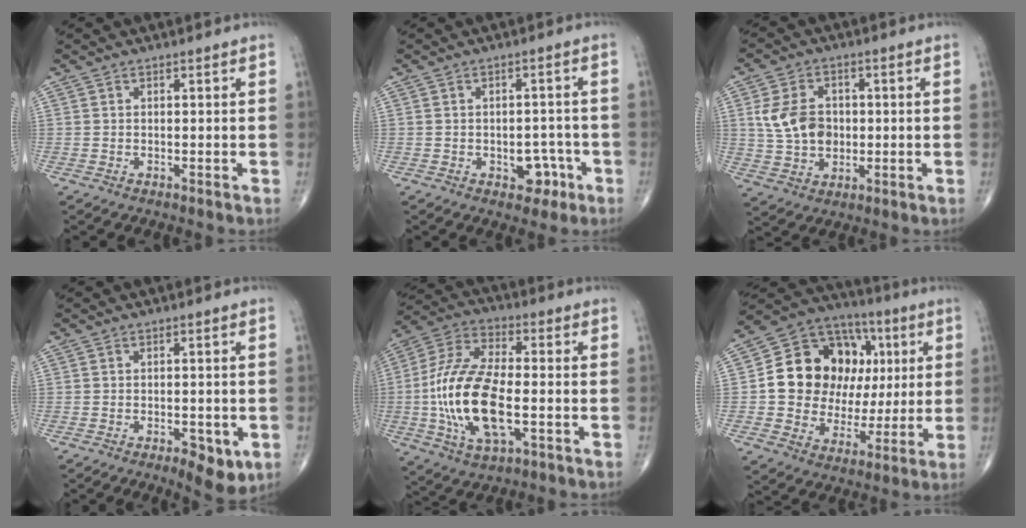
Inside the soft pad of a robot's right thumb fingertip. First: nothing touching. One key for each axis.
{"total": 5.0, "fx": -2.1, "fy": 3.4, "fz": 2.9, "tx": -0.011, "ty": 0.020, "tz": -0.023}
{"total": 9.7, "fx": 0.9, "fy": 7.3, "fz": 6.3, "tx": -0.101, "ty": 0.003, "tz": 0.021}
{"total": 6.2, "fx": -2.5, "fy": 2.6, "fz": 5.0, "tx": -0.063, "ty": -0.002, "tz": -0.027}
{"total": 18.2, "fx": -3.0, "fy": 8.0, "fz": 16.0, "tx": -0.334, "ty": 0.019, "tz": -0.056}
{"total": 21.0, "fx": 3.1, "fy": 16.1, "fz": 13.1, "tx": -0.165, "ty": 0.027, "tz": 0.060}